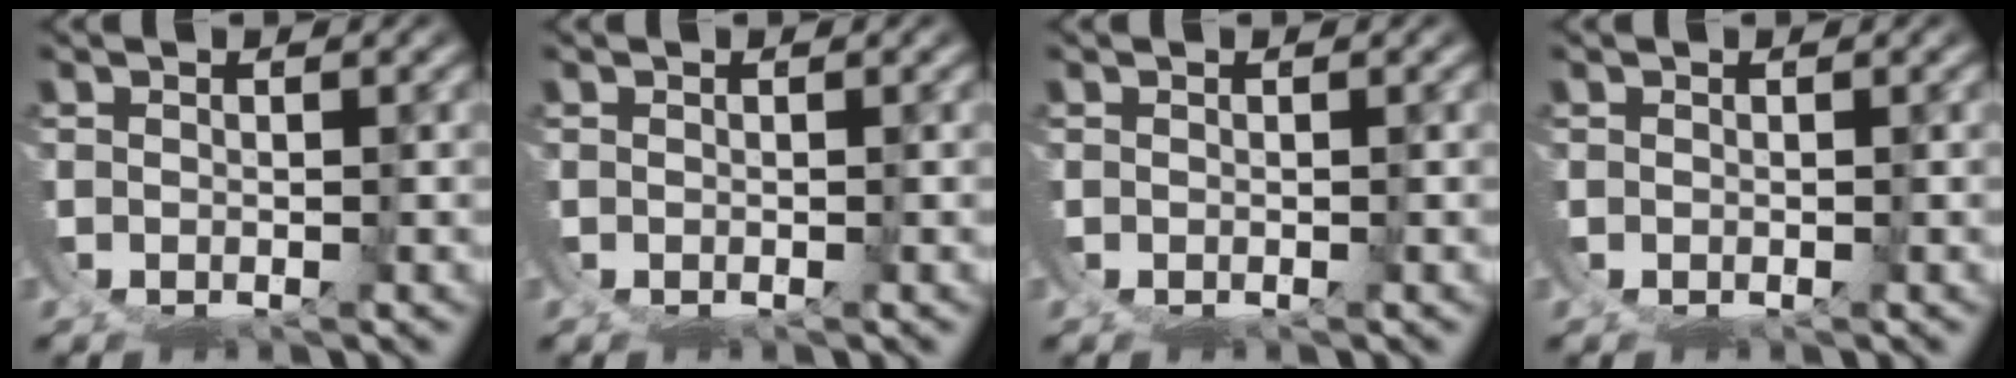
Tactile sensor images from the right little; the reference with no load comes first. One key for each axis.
{"total": 0.0}
{"total": 0.0}
{"total": 0.0}